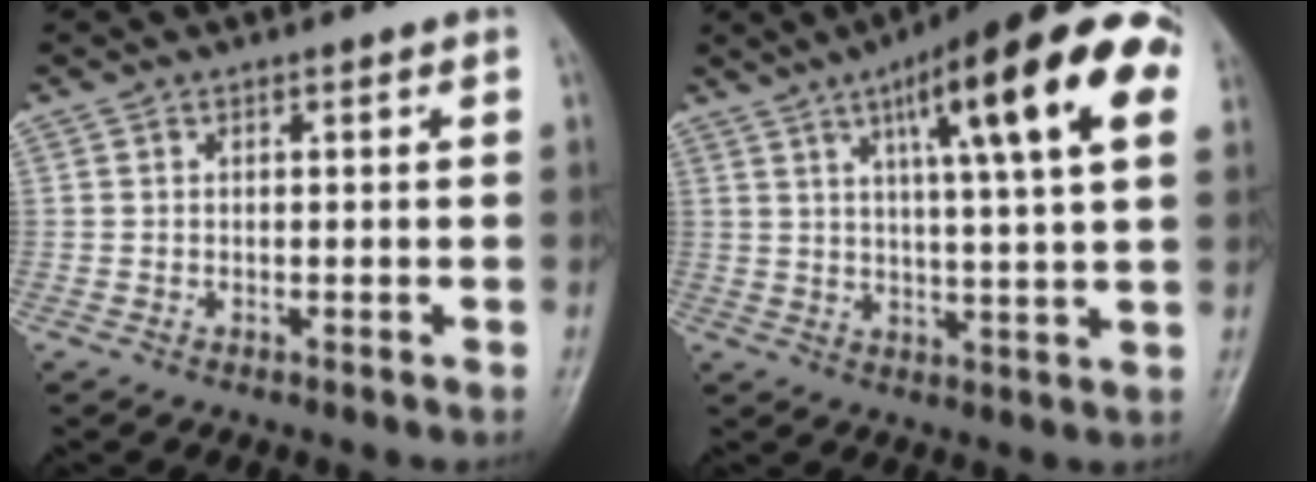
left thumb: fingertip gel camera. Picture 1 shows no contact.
{"total": 21.6, "force": [8.4, 4.5, 19.3], "torque": [-0.266, 0.005, 0.115]}